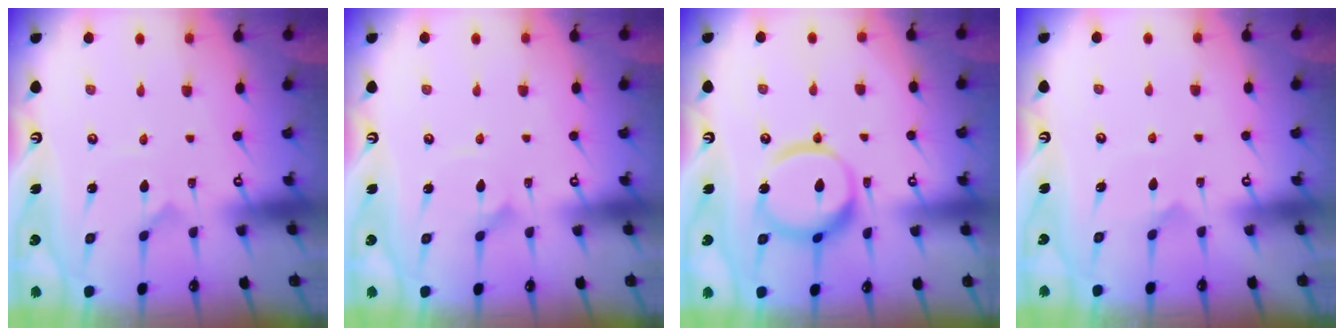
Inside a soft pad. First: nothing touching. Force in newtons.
{"total": 1.8, "press": 1.8, "slide": 0.0}
{"total": 14.4, "press": 14.3, "slide": 1.5}
{"total": 4.4, "press": 4.4, "slide": 0.5}